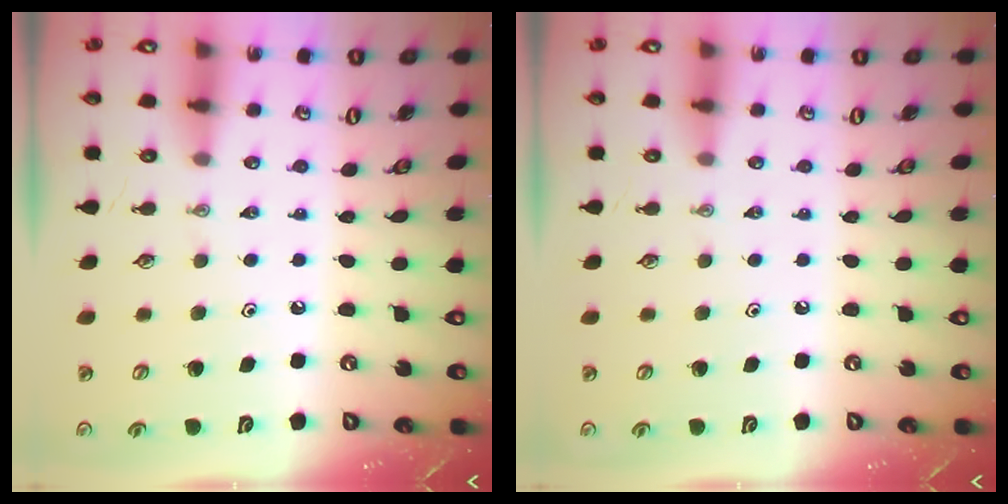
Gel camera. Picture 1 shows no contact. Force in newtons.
{"total": 0.0}